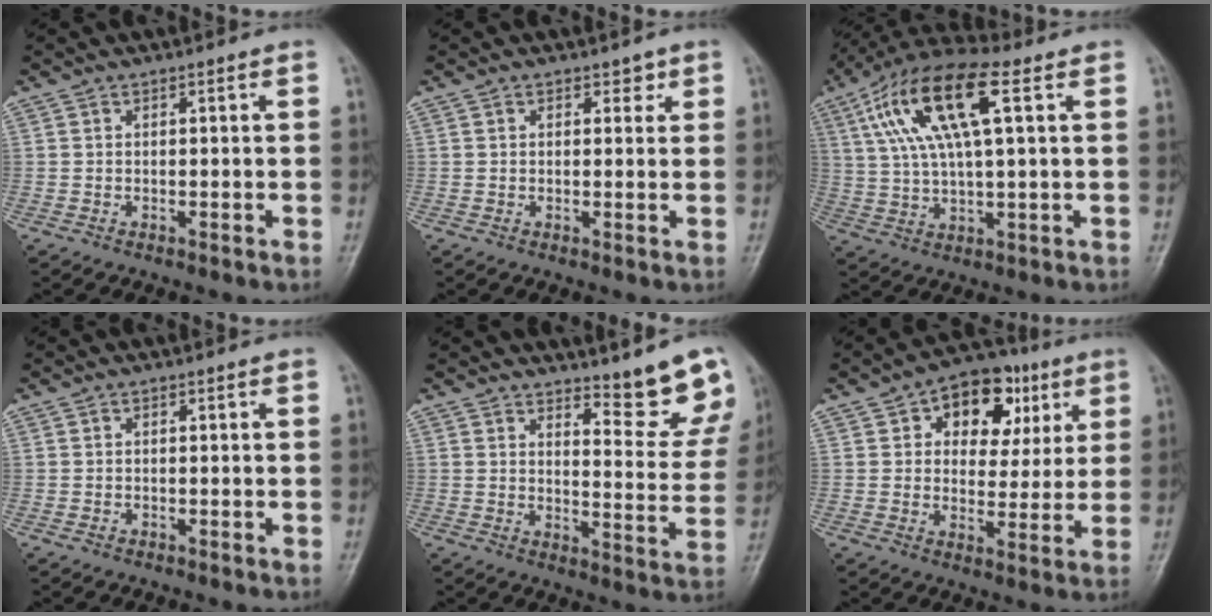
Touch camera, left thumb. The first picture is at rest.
{"total": 1.7, "force": [1.0, 1.2, 0.7], "torque": [0.009, -0.002, 0.008]}
{"total": 15.9, "force": [5.5, 5.1, 14.0], "torque": [-0.282, 0.018, 0.098]}
{"total": 0.5, "force": [-0.2, 0.4, 0.2], "torque": [-0.003, 0.001, -0.004]}
{"total": 10.4, "force": [9.0, 2.4, 4.7], "torque": [-0.026, -0.079, 0.111]}
{"total": 13.8, "force": [5.6, 9.1, 8.7], "torque": [-0.070, 0.000, 0.080]}